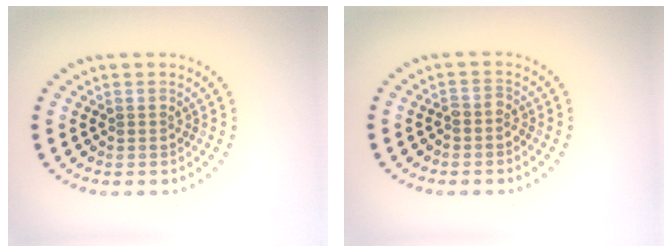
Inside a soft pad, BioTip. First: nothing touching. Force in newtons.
{"total": 0.8, "press": 0.6, "slide": 0.6}